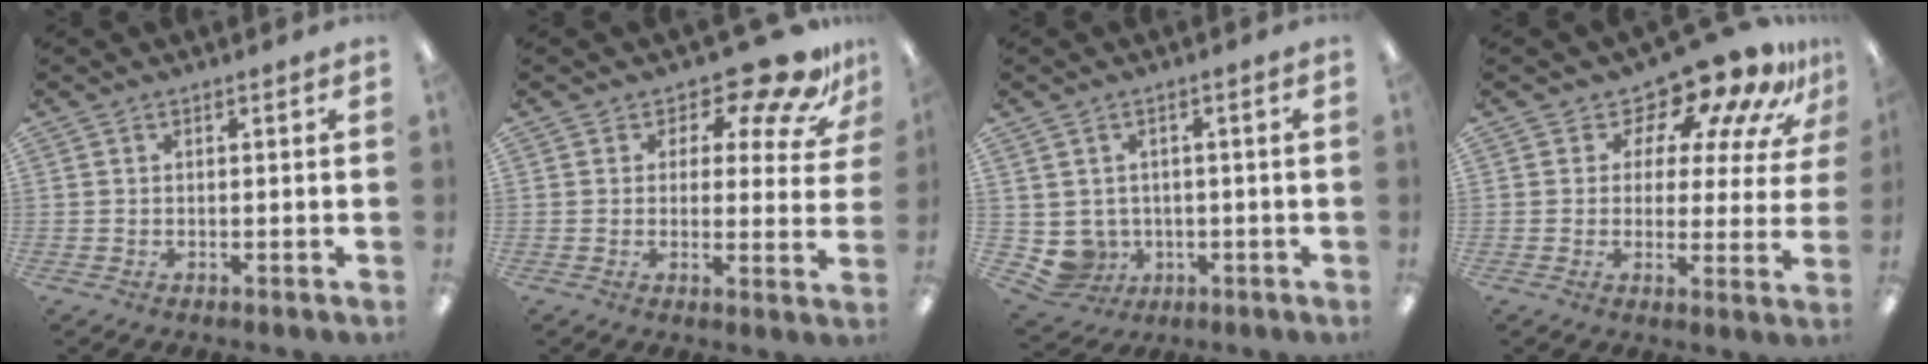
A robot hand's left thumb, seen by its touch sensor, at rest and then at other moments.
{"total": 12.6, "force": [9.1, 4.8, 7.2], "torque": [-0.097, -0.071, 0.153]}
{"total": 5.0, "force": [0.3, 4.9, 0.8], "torque": [-0.044, -0.002, 0.012]}
{"total": 12.3, "force": [10.1, 4.2, 5.5], "torque": [-0.098, -0.083, 0.170]}